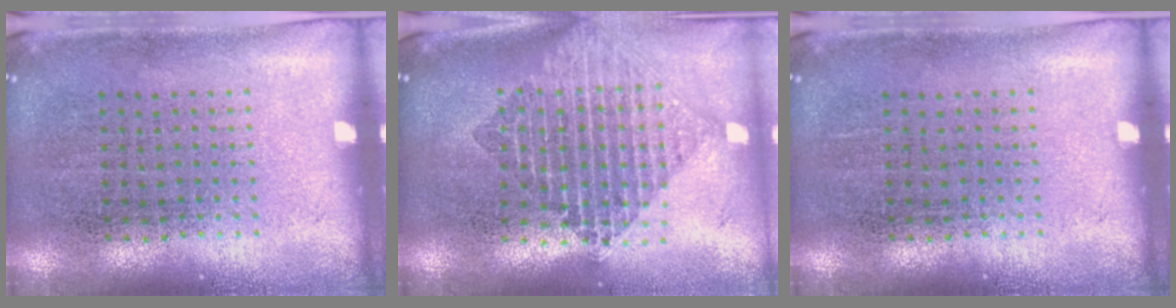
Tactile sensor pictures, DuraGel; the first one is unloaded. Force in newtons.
{"total": 2.2, "press": 1.6, "slide": 1.4}
{"total": 0.0}